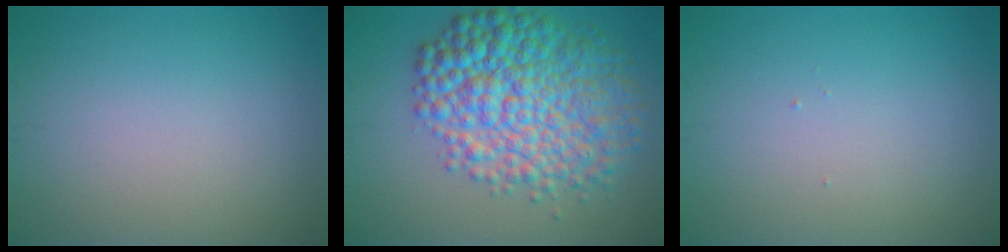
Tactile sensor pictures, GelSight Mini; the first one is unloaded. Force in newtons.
{"total": 9.5, "press": 9.5, "slide": 0.1}
{"total": 0.0}